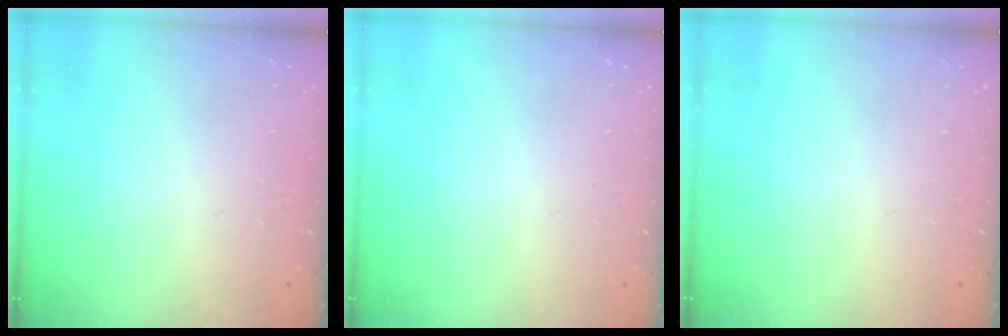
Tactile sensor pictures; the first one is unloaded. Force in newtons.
{"total": 0.0}
{"total": 0.0}